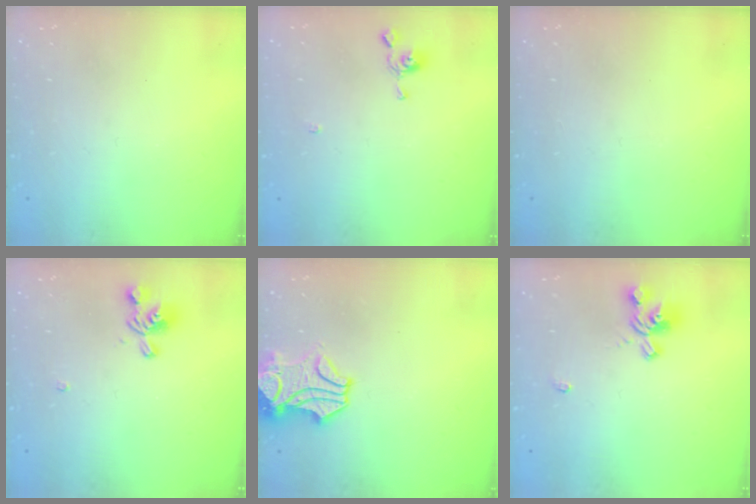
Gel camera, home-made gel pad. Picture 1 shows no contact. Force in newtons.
{"total": 2.2, "press": 2.2, "slide": 0.3}
{"total": 0.0}
{"total": 1.1, "press": 0.1, "slide": 1.1}
{"total": 2.4, "press": 2.1, "slide": 1.2}
{"total": 1.4, "press": 0.9, "slide": 1.1}